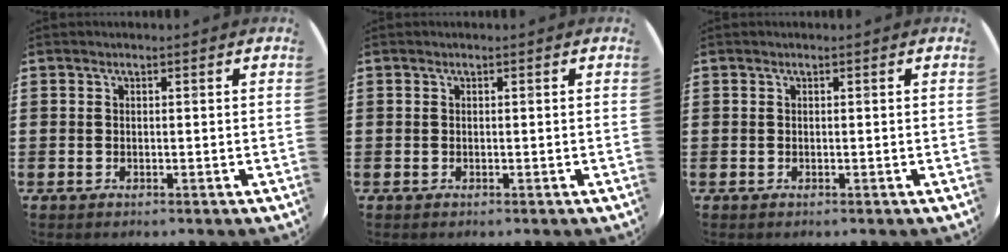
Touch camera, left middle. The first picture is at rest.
{"total": 0.0}
{"total": 0.0}